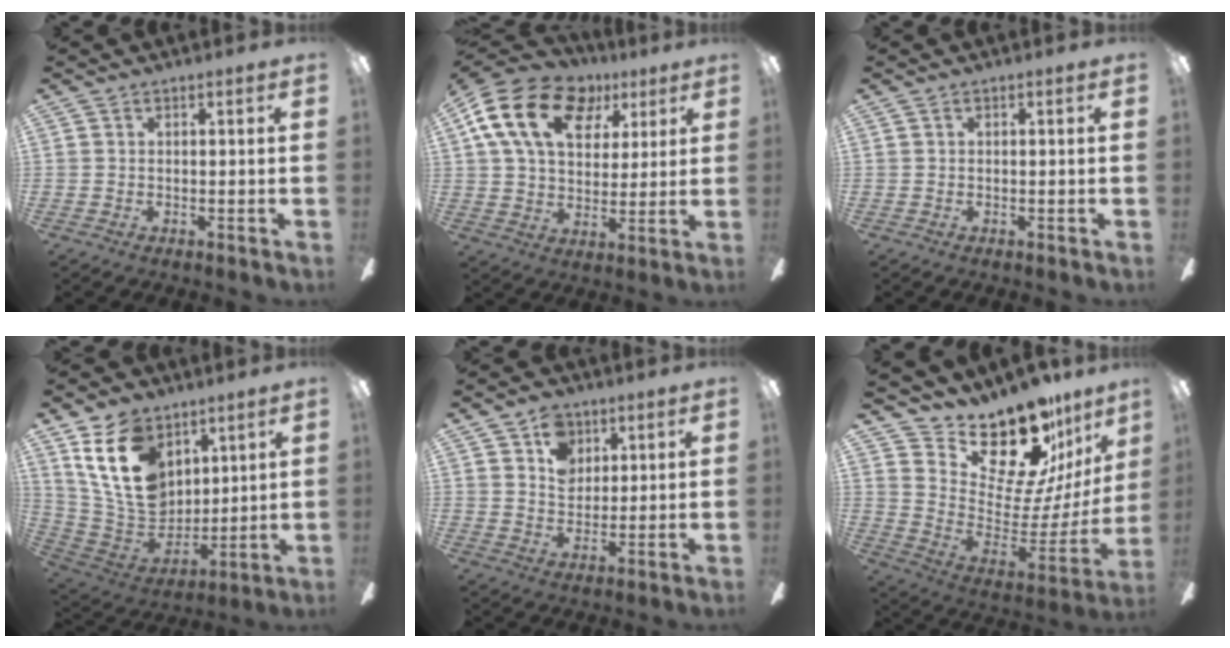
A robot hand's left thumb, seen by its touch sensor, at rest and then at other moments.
{"total": 19.0, "force": [8.4, 12.8, 11.3], "torque": [-0.200, -0.012, 0.151]}
{"total": 0.0}
{"total": 19.2, "force": [9.0, 13.2, 10.6], "torque": [-0.217, -0.035, 0.170]}
{"total": 8.2, "force": [4.4, 6.2, 3.2], "torque": [-0.044, -0.003, 0.079]}
{"total": 20.9, "force": [17.8, 7.2, 8.1], "torque": [-0.119, -0.159, 0.313]}